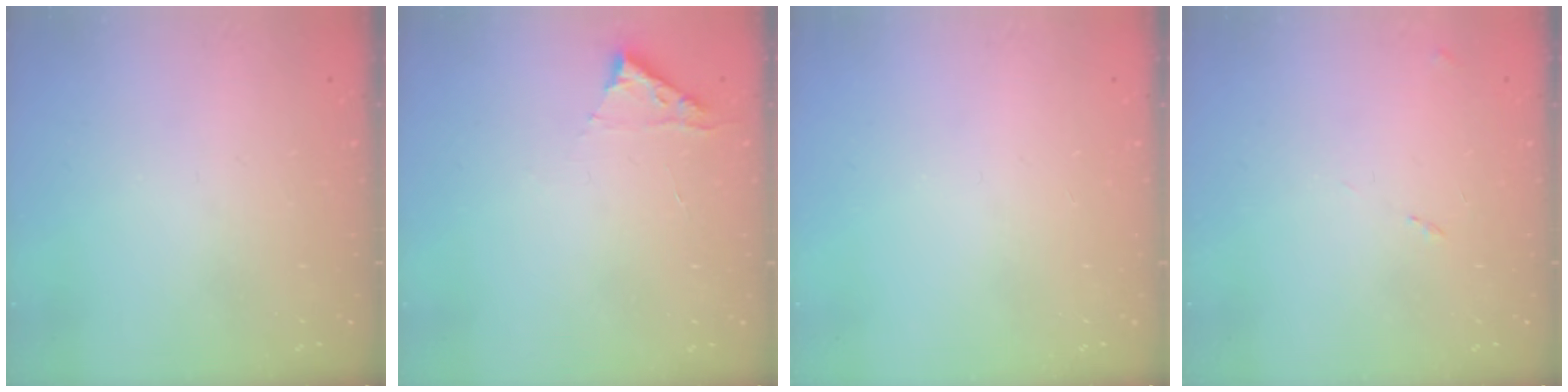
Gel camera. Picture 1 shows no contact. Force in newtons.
{"total": 2.8, "press": 2.8, "slide": 0.3}
{"total": 0.0}
{"total": 7.6, "press": 7.5, "slide": 0.7}